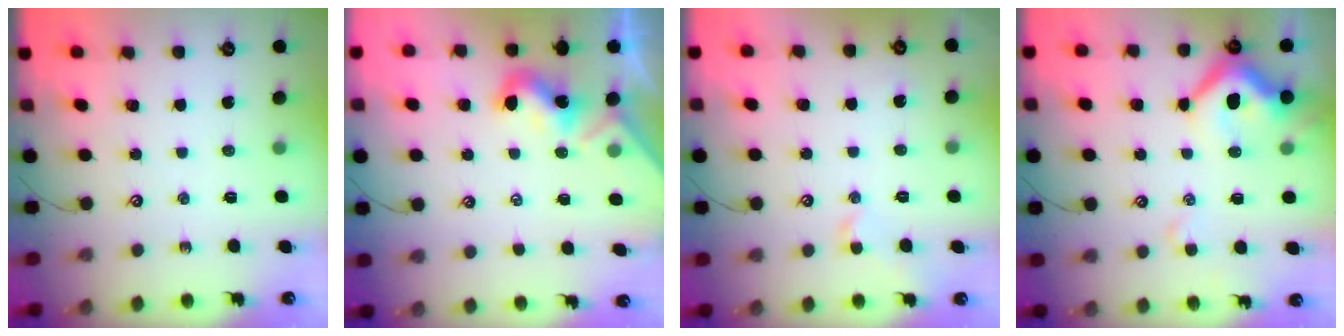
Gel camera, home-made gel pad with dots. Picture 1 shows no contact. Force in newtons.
{"total": 2.0, "press": 2.0, "slide": 0.5}
{"total": 1.4, "press": 1.2, "slide": 0.7}
{"total": 10.5, "press": 10.3, "slide": 1.7}